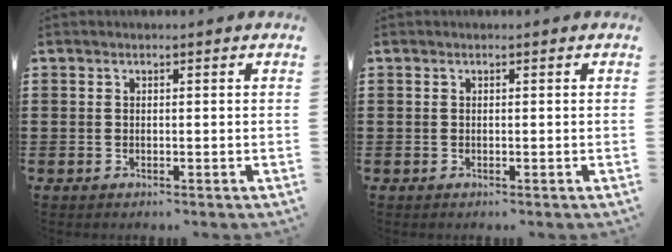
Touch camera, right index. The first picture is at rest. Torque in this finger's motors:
{"motor_torque": [0.01, 0.01, 0.00, 0.00]}